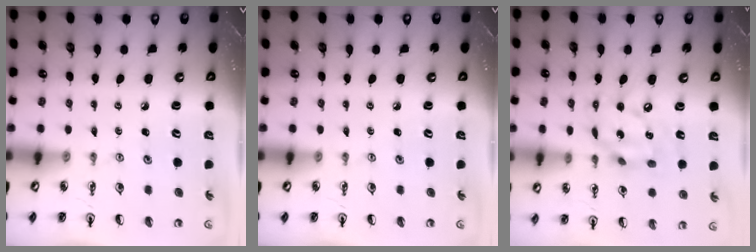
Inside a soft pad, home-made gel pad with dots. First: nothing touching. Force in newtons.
{"total": 0.0}
{"total": 14.2, "press": 14.2, "slide": 1.2}